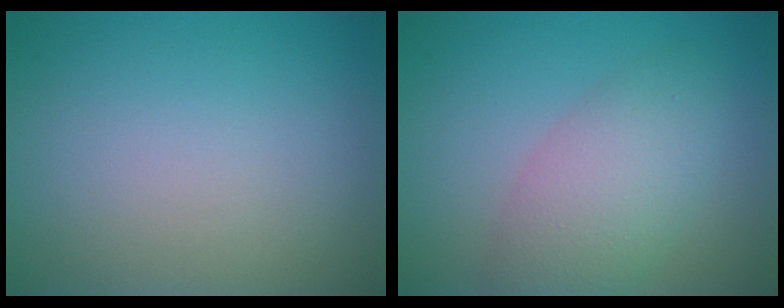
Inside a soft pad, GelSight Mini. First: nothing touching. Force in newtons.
{"total": 4.8, "press": 4.8, "slide": 0.2}